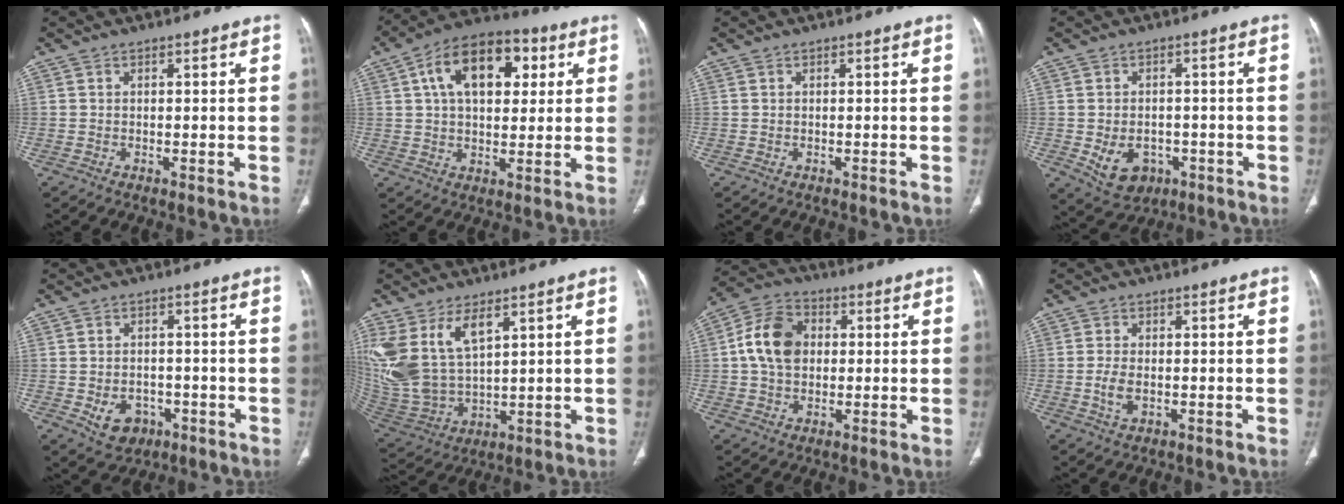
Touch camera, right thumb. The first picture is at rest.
{"total": 16.5, "force": [5.2, 9.6, 12.3], "torque": [-0.170, 0.011, 0.076]}
{"total": 0.0}
{"total": 7.6, "force": [-2.2, 5.8, 4.4], "torque": [-0.058, 0.012, -0.018]}
{"total": 6.2, "force": [-2.2, 4.8, 3.2], "torque": [-0.035, 0.014, -0.022]}
{"total": 15.4, "force": [7.1, 7.9, 11.2], "torque": [-0.233, -0.029, 0.163]}
{"total": 11.0, "force": [1.1, 8.1, 7.2], "torque": [-0.120, 0.019, 0.012]}
{"total": 3.6, "force": [-0.5, 2.0, 2.9], "torque": [-0.063, -0.003, -0.010]}